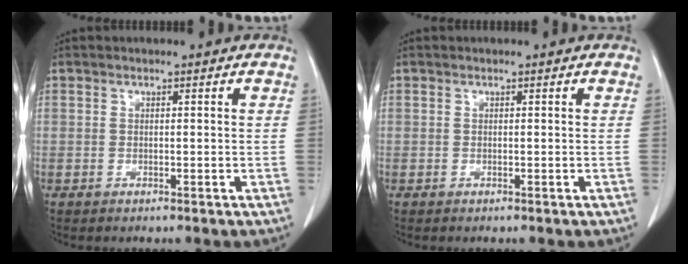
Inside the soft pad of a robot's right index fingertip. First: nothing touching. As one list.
[{"total": 0.0}]